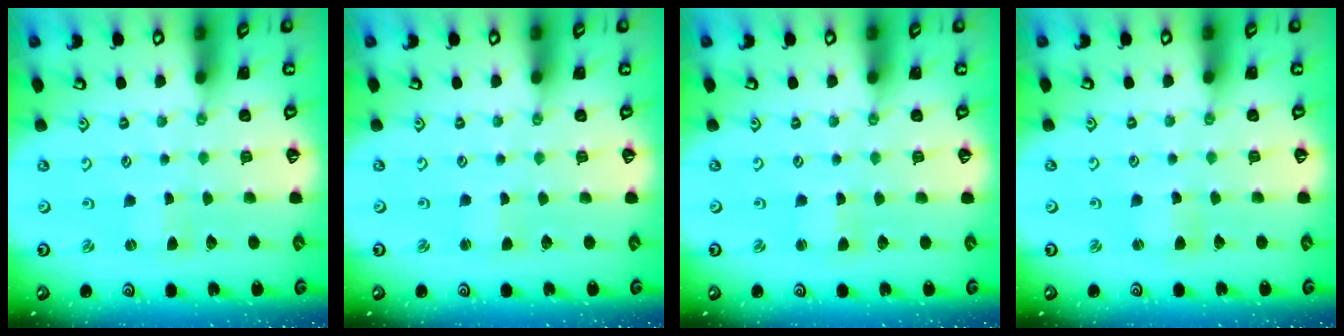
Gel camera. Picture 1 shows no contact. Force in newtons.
{"total": 0.5, "press": 0.5, "slide": 0.0}
{"total": 0.9, "press": 0.9, "slide": 0.1}
{"total": 2.2, "press": 2.1, "slide": 0.3}